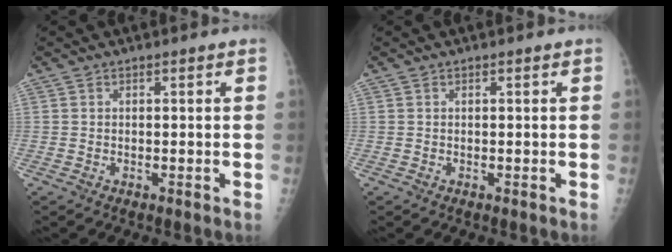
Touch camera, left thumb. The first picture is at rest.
{"total": 0.0}